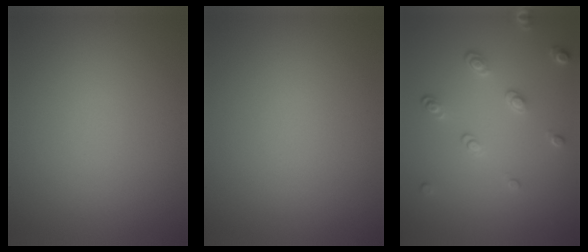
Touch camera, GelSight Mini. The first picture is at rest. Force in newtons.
{"total": 0.0}
{"total": 2.2, "press": 1.4, "slide": 1.7}